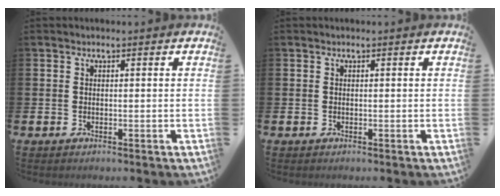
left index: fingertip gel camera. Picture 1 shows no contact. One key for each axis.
{"total": 0.0}